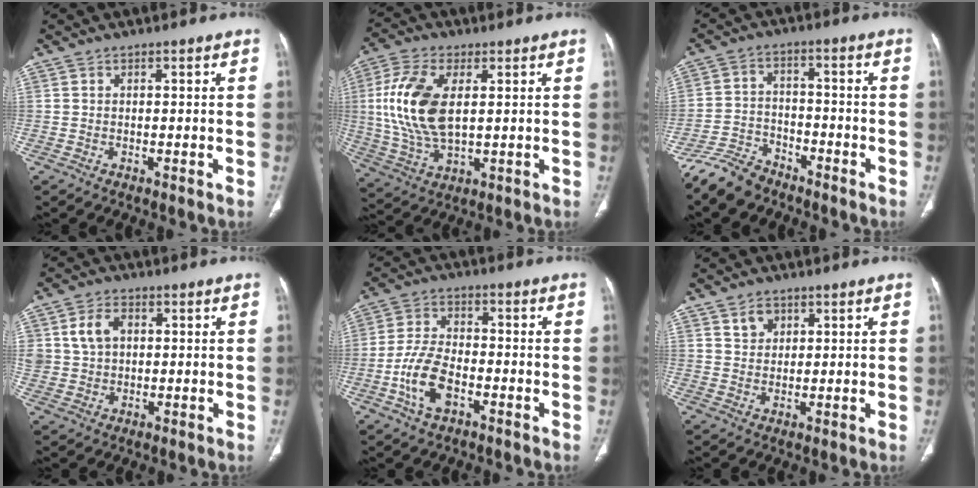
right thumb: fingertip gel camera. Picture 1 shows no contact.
{"total": 14.8, "force": [2.4, 7.6, 12.5], "torque": [-0.273, -0.006, 0.051]}
{"total": 7.9, "force": [-6.7, 3.6, 2.0], "torque": [-0.039, 0.034, -0.133]}
{"total": 6.3, "force": [1.6, 4.7, 3.8], "torque": [-0.060, 0.001, 0.033]}
{"total": 9.3, "force": [-3.5, 5.0, 7.0], "torque": [-0.142, 0.018, -0.068]}
{"total": 3.4, "force": [2.0, 2.5, 1.3], "torque": [-0.008, -0.015, 0.039]}